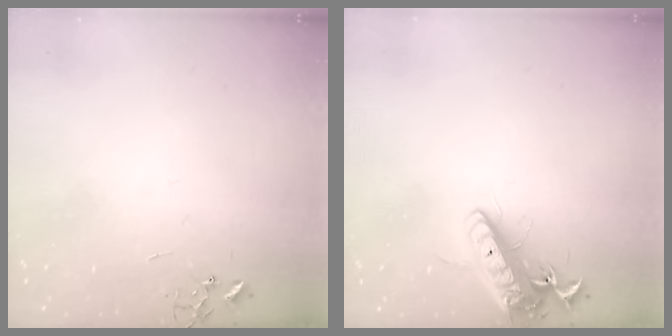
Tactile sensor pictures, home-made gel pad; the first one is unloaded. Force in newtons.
{"total": 13.9, "press": 13.7, "slide": 2.5}